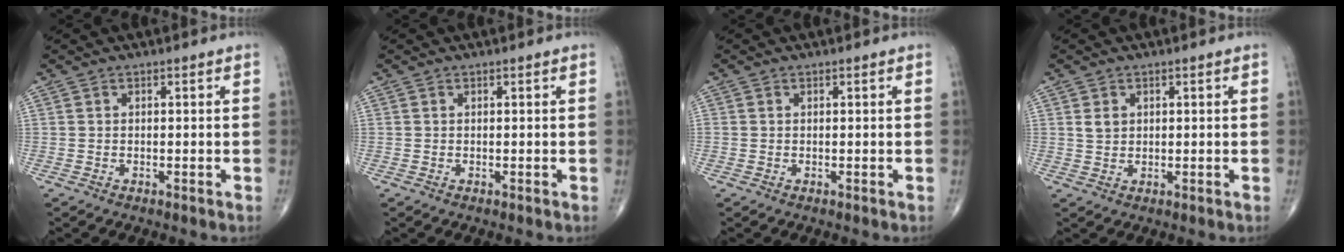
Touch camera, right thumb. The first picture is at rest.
{"total": 0.0}
{"total": 0.0}
{"total": 2.1, "force": [0.8, 1.6, 1.1], "torque": [-0.014, -0.004, 0.019]}